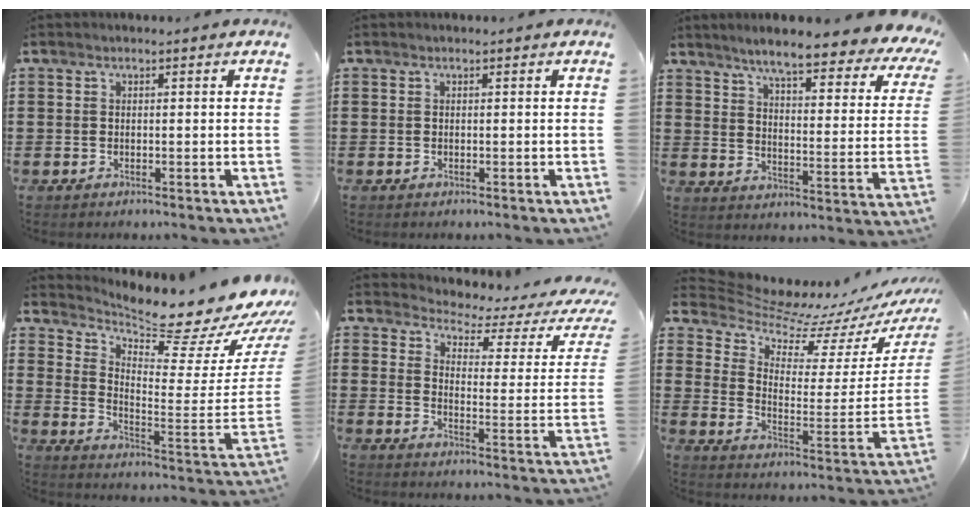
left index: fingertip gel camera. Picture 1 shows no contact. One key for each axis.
{"total": 0.0}
{"total": 6.8, "fx": 5.5, "fy": -0.1, "fz": 4.1, "tx": -0.085, "ty": -0.044, "tz": 0.083}
{"total": 9.0, "fx": 8.3, "fy": 1.1, "fz": 3.2, "tx": -0.063, "ty": -0.089, "tz": 0.131}
{"total": 2.8, "fx": 2.5, "fy": 0.6, "fz": 1.2, "tx": -0.044, "ty": -0.027, "tz": 0.033}
{"total": 7.5, "fx": 7.1, "fy": 1.7, "fz": 1.7, "tx": -0.070, "ty": -0.072, "tz": 0.122}